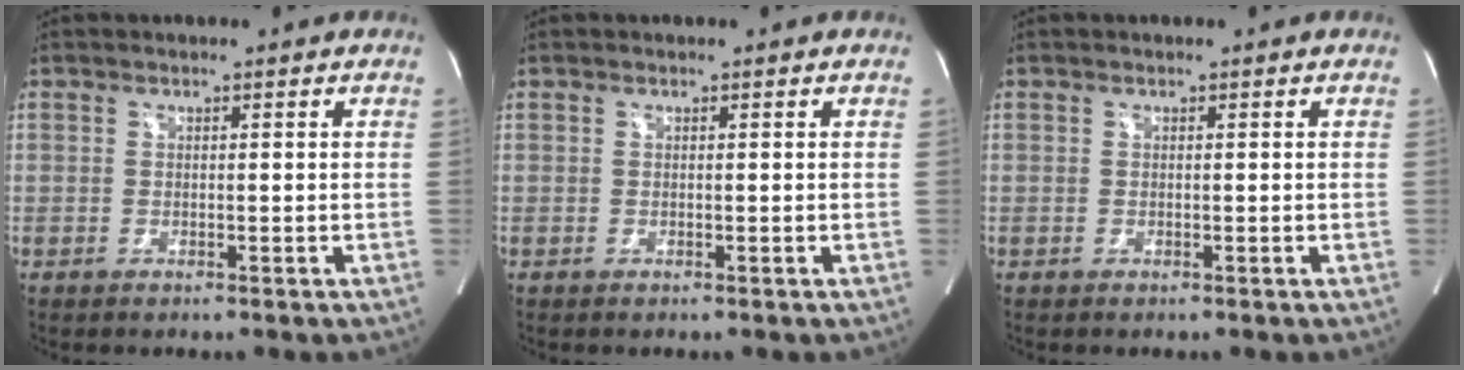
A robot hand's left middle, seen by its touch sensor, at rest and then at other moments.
{"total": 0.0}
{"total": 0.0}